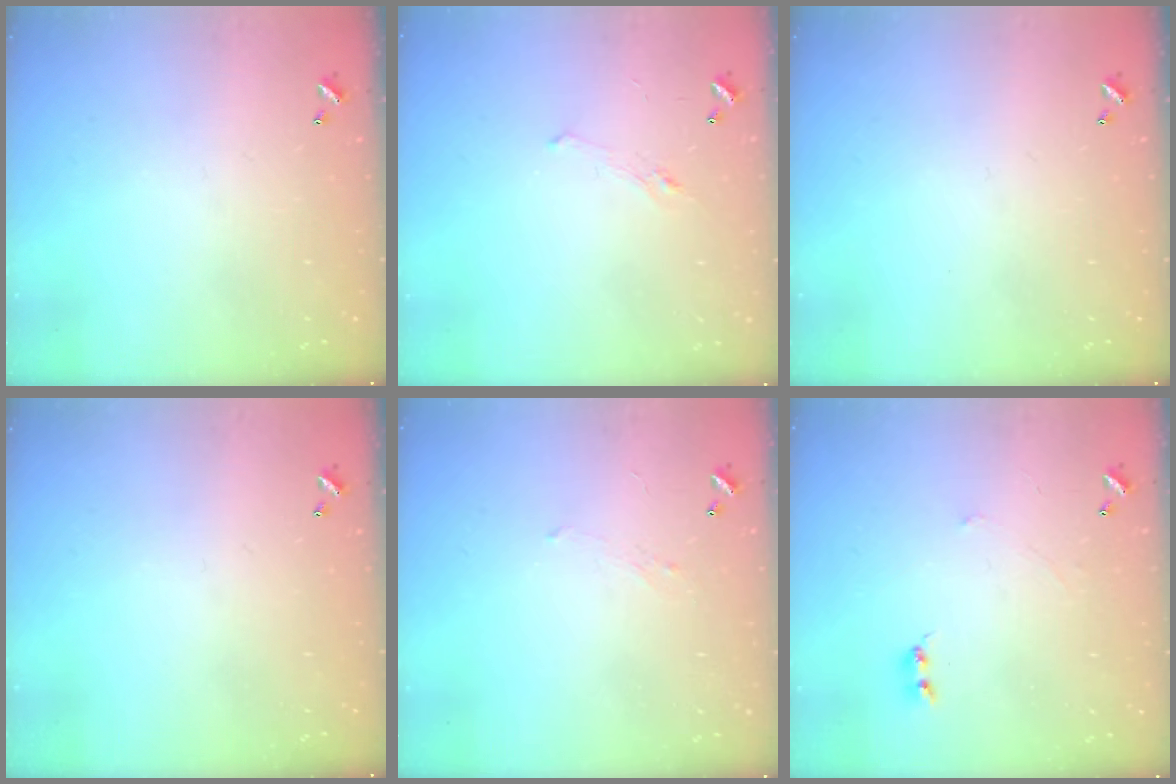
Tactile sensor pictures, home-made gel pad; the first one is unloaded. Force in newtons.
{"total": 0.8, "press": 0.1, "slide": 0.8}
{"total": 0.0}
{"total": 0.0}
{"total": 1.0, "press": 0.8, "slide": 0.5}
{"total": 0.9, "press": 0.8, "slide": 0.3}